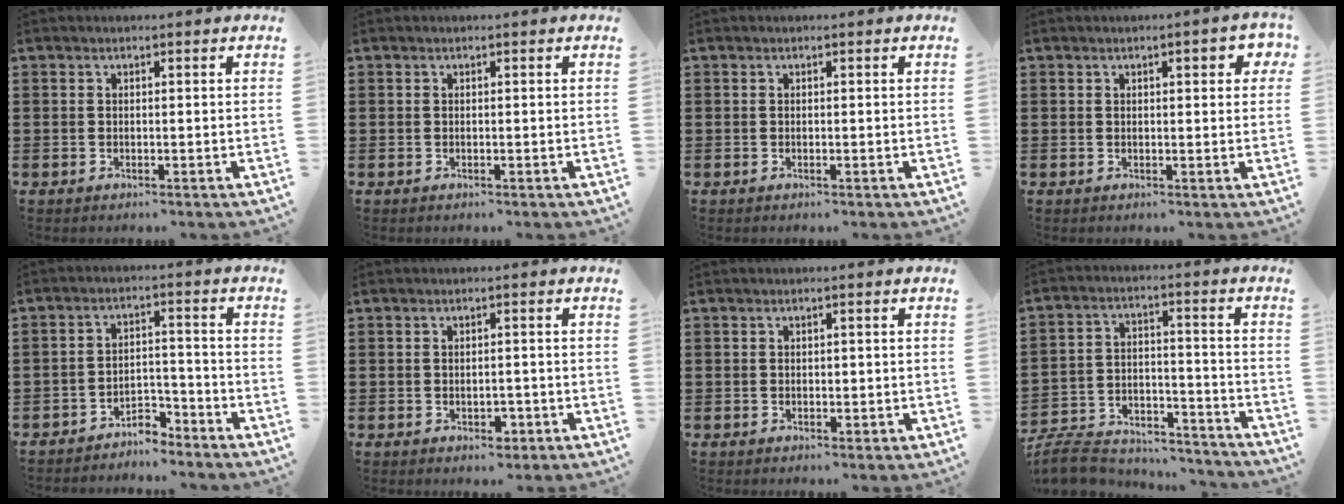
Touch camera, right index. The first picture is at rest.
{"total": 0.0}
{"total": 0.0}
{"total": 2.7, "force": [0.9, 0.8, 2.4], "torque": [-0.034, 0.001, 0.010]}
{"total": 4.2, "force": [-4.1, 0.7, 0.5], "torque": [-0.015, 0.008, -0.084]}
{"total": 2.2, "force": [-0.7, 1.3, 1.6], "torque": [-0.031, 0.001, -0.013]}
{"total": 0.9, "force": [0.2, 0.8, 0.4], "torque": [-0.010, 0.005, 0.003]}
{"total": 8.1, "force": [-7.8, 1.5, 1.5], "torque": [-0.041, 0.014, -0.156]}